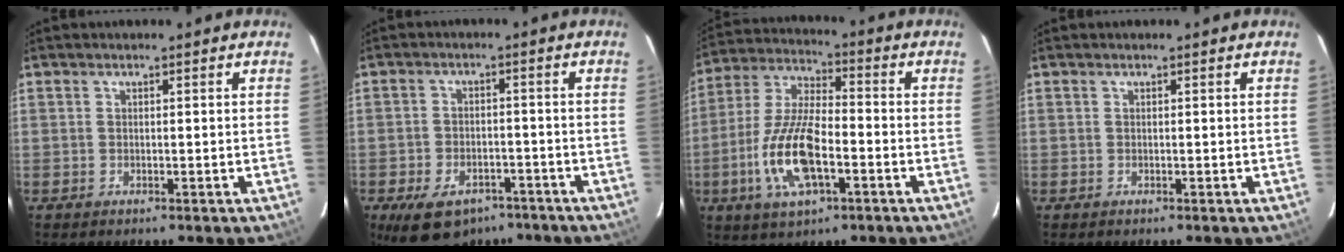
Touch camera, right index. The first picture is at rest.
{"total": 12.0, "force": [-8.0, 6.8, 5.8], "torque": [-0.134, -0.006, -0.116]}
{"total": 14.9, "force": [-4.9, 5.7, 12.9], "torque": [-0.278, -0.006, -0.091]}
{"total": 0.0}